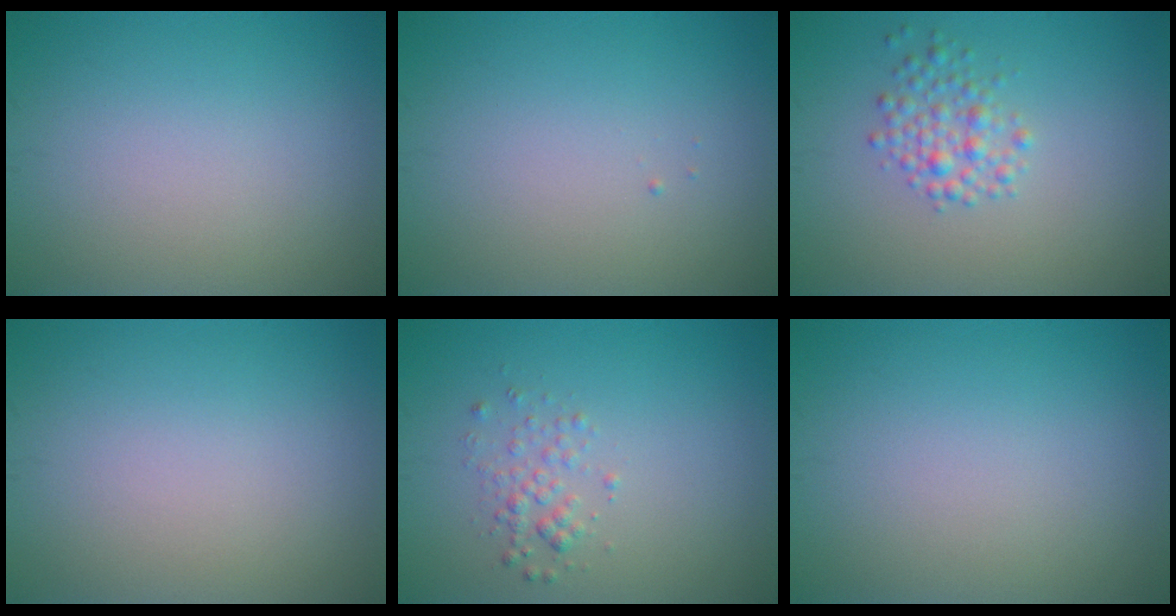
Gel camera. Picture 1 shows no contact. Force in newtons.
{"total": 0.0}
{"total": 2.4, "press": 2.4, "slide": 0.1}
{"total": 0.0}
{"total": 1.5, "press": 1.5, "slide": 0.1}
{"total": 0.0}